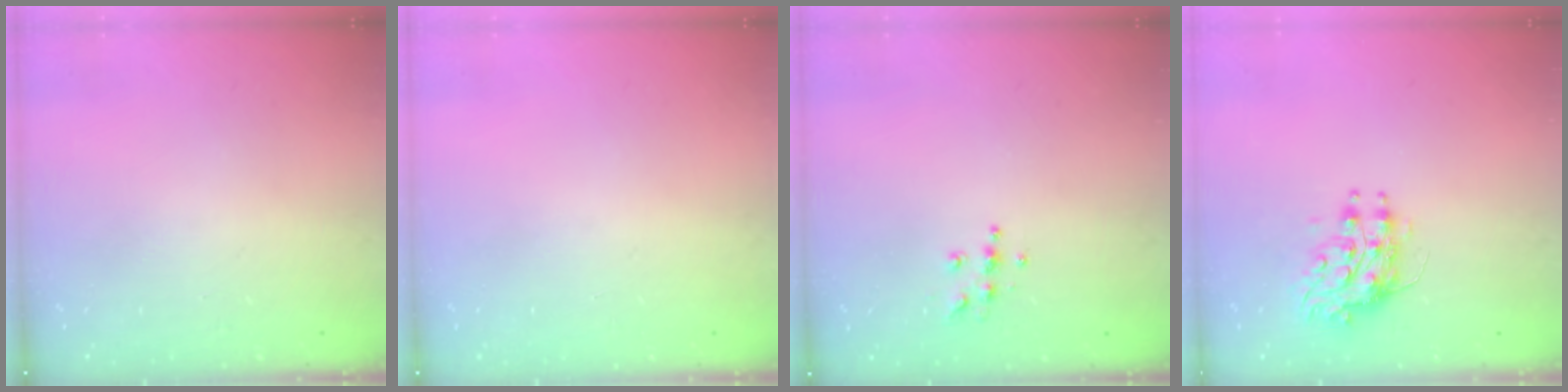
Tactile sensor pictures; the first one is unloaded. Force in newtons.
{"total": 0.0}
{"total": 6.9, "press": 6.9, "slide": 0.4}
{"total": 8.1, "press": 8.1, "slide": 0.2}